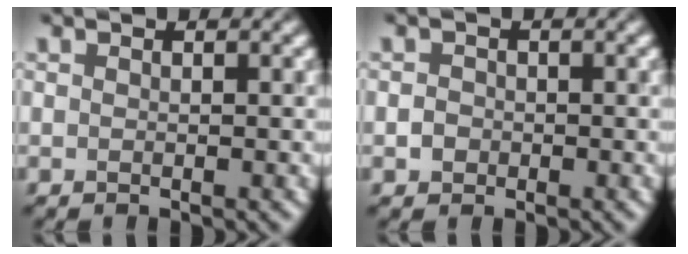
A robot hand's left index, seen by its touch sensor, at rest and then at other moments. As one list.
[{"total": 1.2, "force": [-0.3, 1.0, 0.4], "torque": [-0.002, -0.001, -0.010]}]